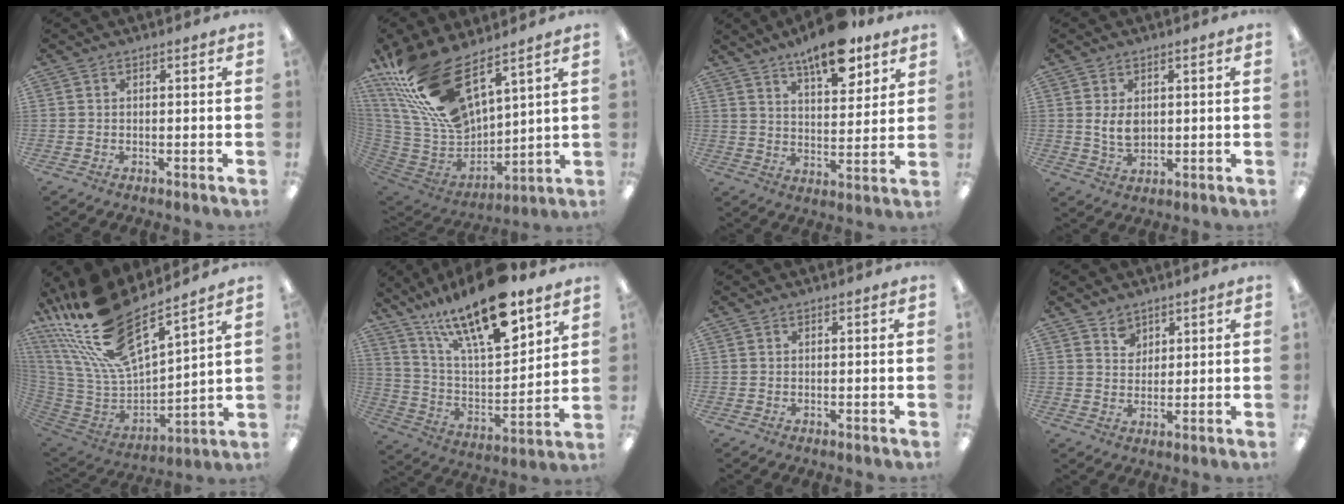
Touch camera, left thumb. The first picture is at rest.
{"total": 24.4, "force": [16.2, 10.8, 14.8], "torque": [-0.308, -0.089, 0.296]}
{"total": 12.9, "force": [9.4, 4.6, 7.5], "torque": [-0.104, -0.051, 0.160]}
{"total": 4.6, "force": [1.2, 2.8, 3.5], "torque": [-0.071, -0.003, 0.018]}
{"total": 22.5, "force": [18.1, 6.2, 11.9], "torque": [-0.253, -0.128, 0.314]}
{"total": 22.9, "force": [15.8, 7.6, 14.6], "torque": [-0.249, -0.094, 0.270]}
{"total": 0.0}
{"total": 3.9, "force": [2.9, 2.6, 0.6], "torque": [0.005, -0.015, 0.051]}